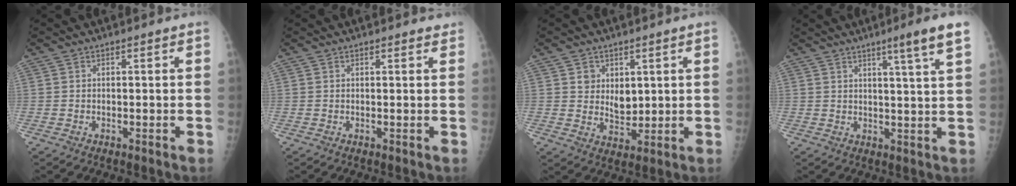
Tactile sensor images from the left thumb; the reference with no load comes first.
{"total": 0.6, "force": [0.6, 0.3, 0.1], "torque": [0.001, -0.003, 0.004]}
{"total": 5.5, "force": [1.6, 4.4, 2.8], "torque": [-0.017, -0.015, 0.034]}
{"total": 6.7, "force": [3.9, -0.9, 5.4], "torque": [-0.078, -0.023, 0.056]}